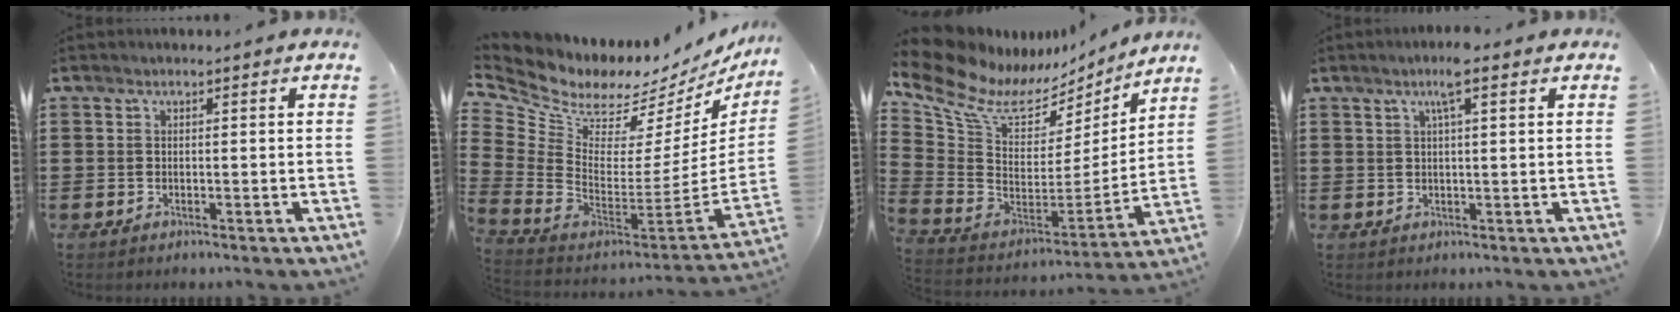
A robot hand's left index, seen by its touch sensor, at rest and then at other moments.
{"total": 5.8, "force": [4.9, 2.6, 1.7], "torque": [-0.081, -0.069, 0.080]}
{"total": 10.9, "force": [7.2, 5.9, 5.8], "torque": [-0.164, -0.049, 0.124]}
{"total": 4.0, "force": [2.2, 0.3, 3.3], "torque": [-0.069, 0.005, 0.035]}